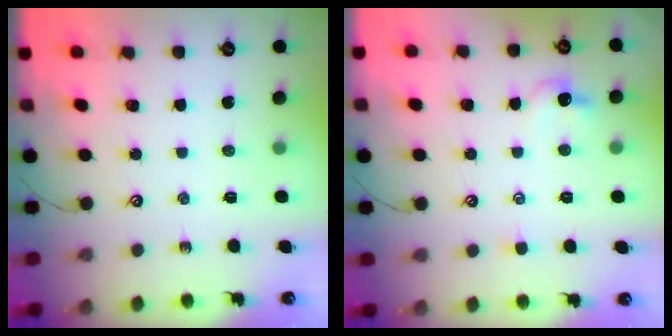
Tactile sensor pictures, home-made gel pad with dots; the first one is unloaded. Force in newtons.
{"total": 1.5, "press": 1.4, "slide": 0.6}